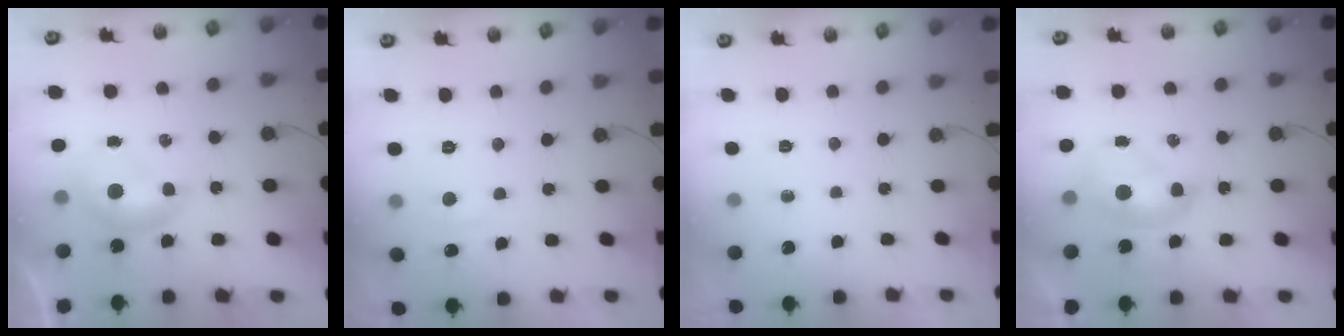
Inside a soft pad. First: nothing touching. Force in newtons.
{"total": 1.1, "press": 0.9, "slide": 0.6}
{"total": 0.0}
{"total": 2.0, "press": 2.0, "slide": 0.2}